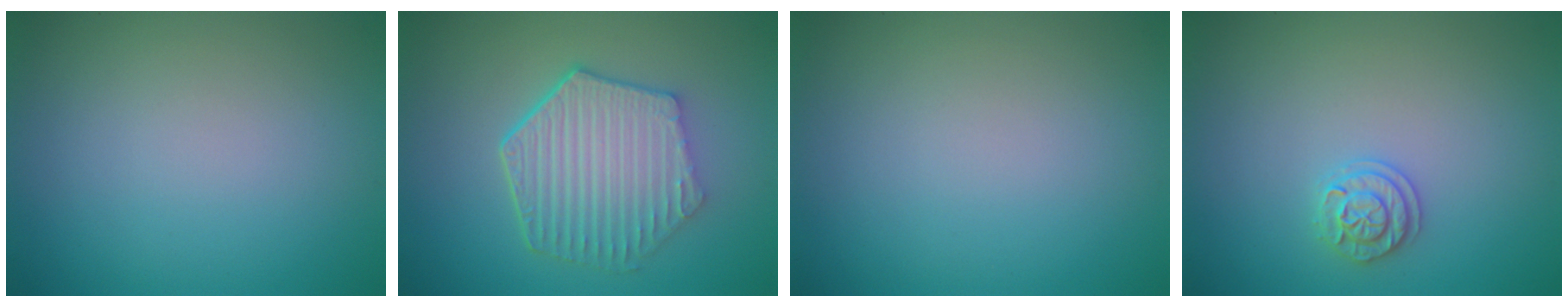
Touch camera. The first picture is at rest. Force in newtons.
{"total": 6.5, "press": 4.9, "slide": 4.3}
{"total": 0.0}
{"total": 1.8, "press": 1.8, "slide": 0.5}